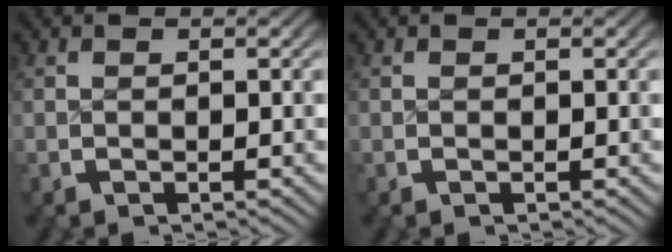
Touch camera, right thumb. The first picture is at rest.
{"total": 0.0}